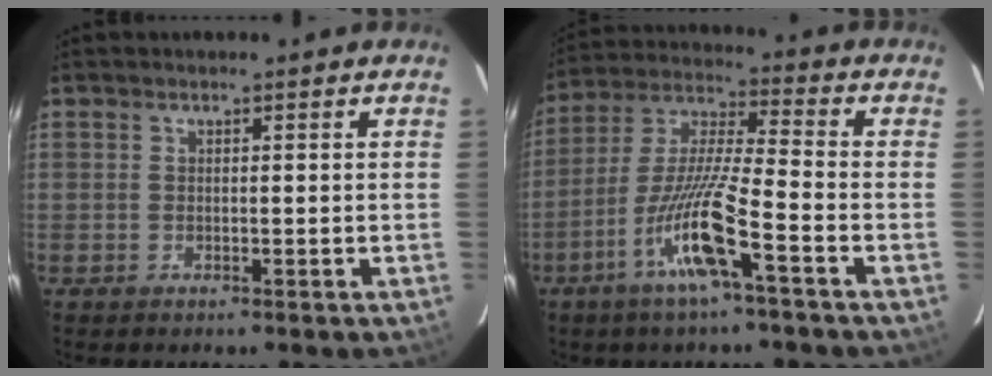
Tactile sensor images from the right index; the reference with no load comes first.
{"total": 13.0, "force": [-5.9, 0.2, 11.6], "torque": [-0.236, -0.006, -0.117]}